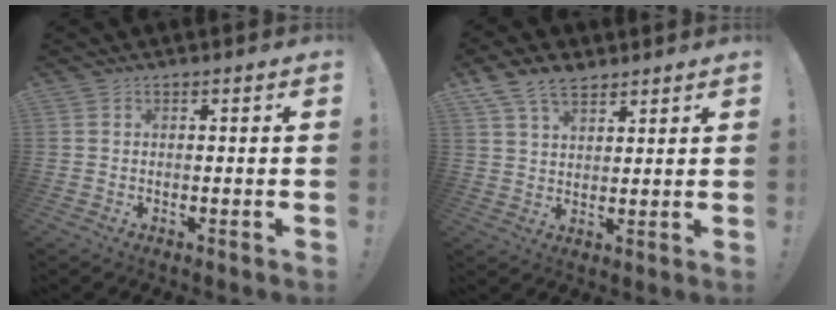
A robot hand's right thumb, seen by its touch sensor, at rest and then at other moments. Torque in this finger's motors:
{"motor_torque": [-1.28, 1.99, 0.75, 0.63, 0.38]}